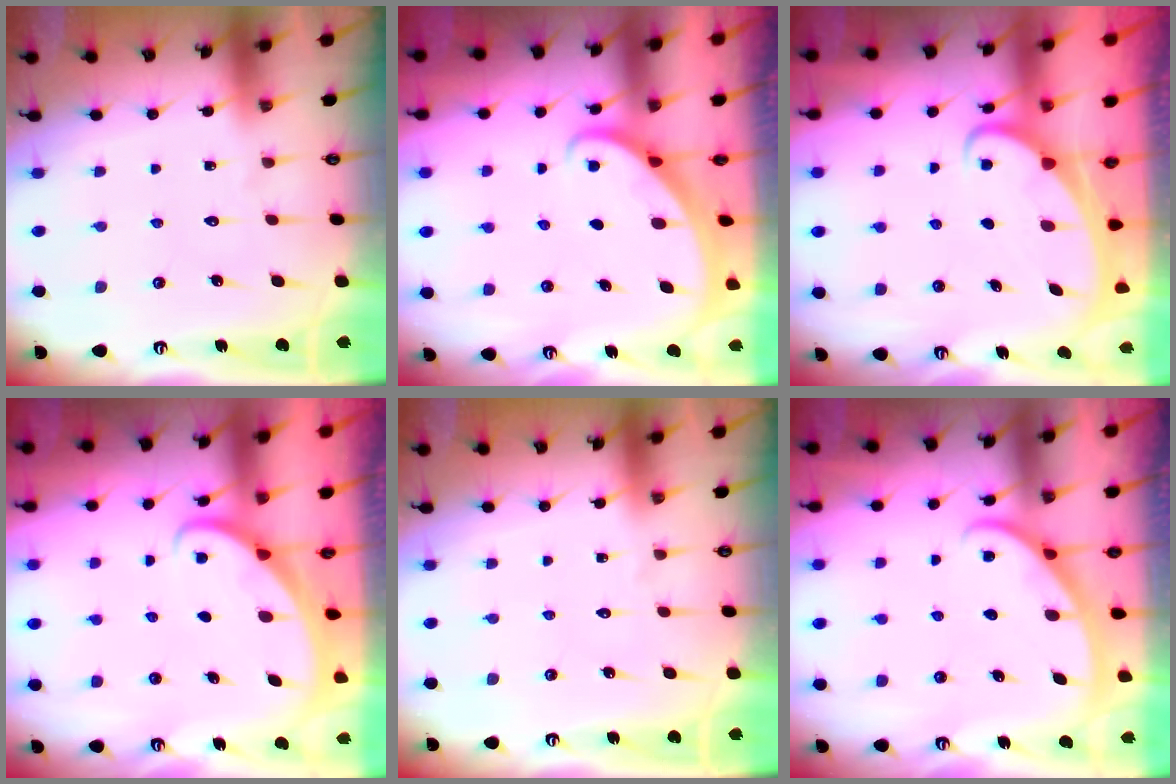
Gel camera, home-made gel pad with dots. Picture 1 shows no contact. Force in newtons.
{"total": 1.8, "press": 1.7, "slide": 0.1}
{"total": 2.0, "press": 2.0, "slide": 0.3}
{"total": 1.4, "press": 1.4, "slide": 0.0}
{"total": 0.0}
{"total": 3.8, "press": 3.8, "slide": 0.4}